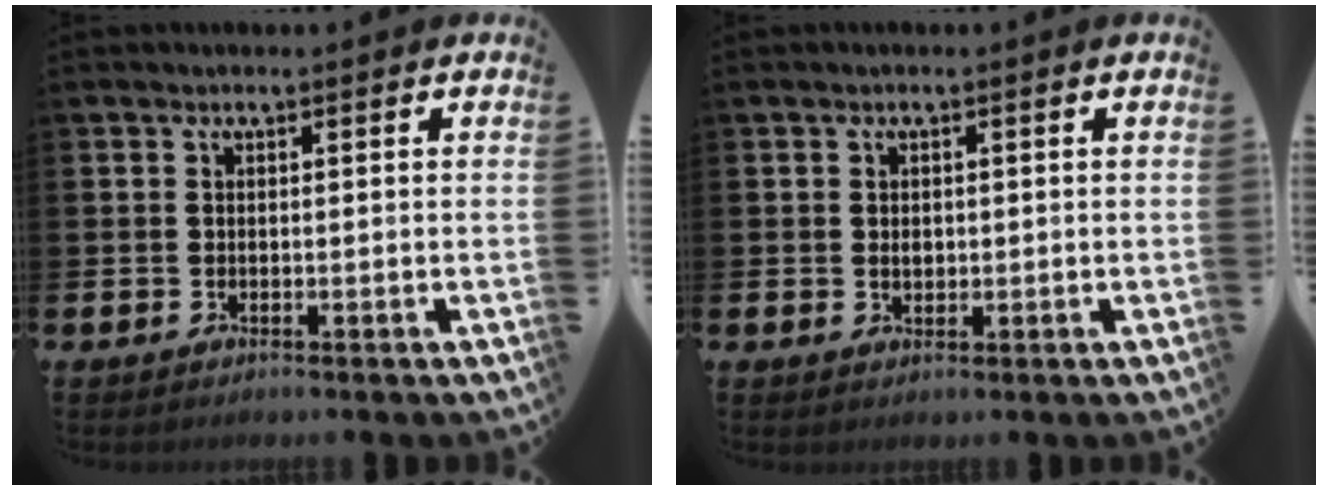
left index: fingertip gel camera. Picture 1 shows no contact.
{"total": 1.2, "force": [0.2, 0.9, 0.8], "torque": [-0.007, 0.003, -0.001]}